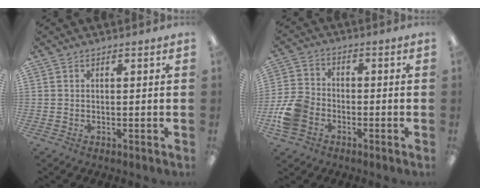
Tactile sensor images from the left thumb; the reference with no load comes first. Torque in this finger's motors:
{"motor_torque": [-0.52, 0.94, -0.23, 0.33, 0.06]}